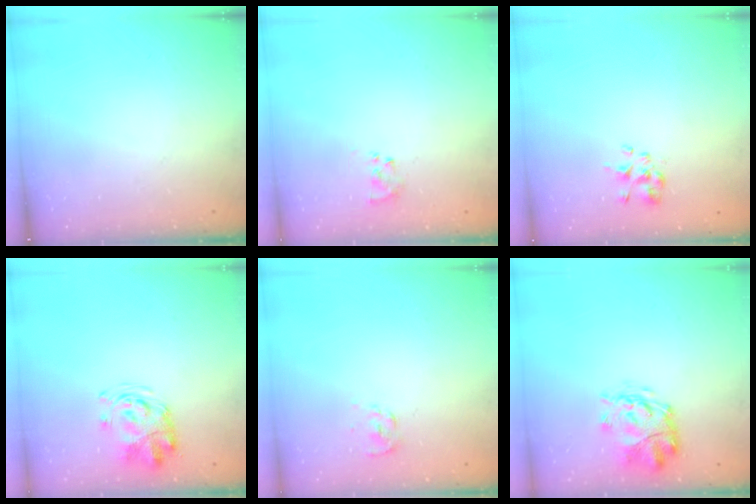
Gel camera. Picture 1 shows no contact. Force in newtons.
{"total": 2.3, "press": 2.1, "slide": 0.9}
{"total": 2.3, "press": 2.2, "slide": 0.8}
{"total": 3.0, "press": 3.0, "slide": 0.6}
{"total": 2.3, "press": 2.1, "slide": 0.9}
{"total": 3.8, "press": 3.4, "slide": 1.7}